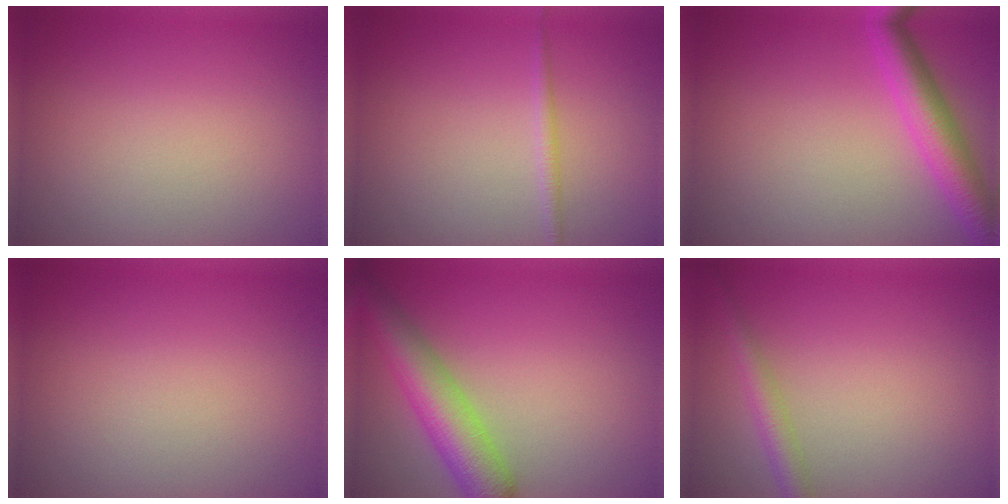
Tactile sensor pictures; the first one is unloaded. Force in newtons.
{"total": 1.0, "press": 1.0, "slide": 0.0}
{"total": 4.8, "press": 4.8, "slide": 0.2}
{"total": 0.0}
{"total": 6.2, "press": 6.2, "slide": 0.3}
{"total": 2.4, "press": 2.4, "slide": 0.1}